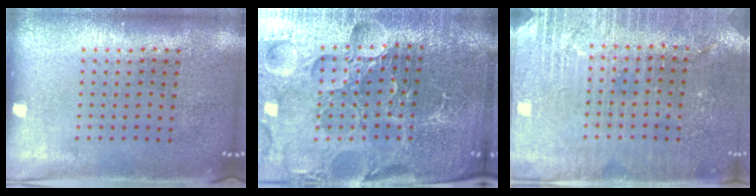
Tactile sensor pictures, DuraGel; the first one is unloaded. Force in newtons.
{"total": 5.6, "press": 5.2, "slide": 2.1}
{"total": 3.0, "press": 2.9, "slide": 0.5}